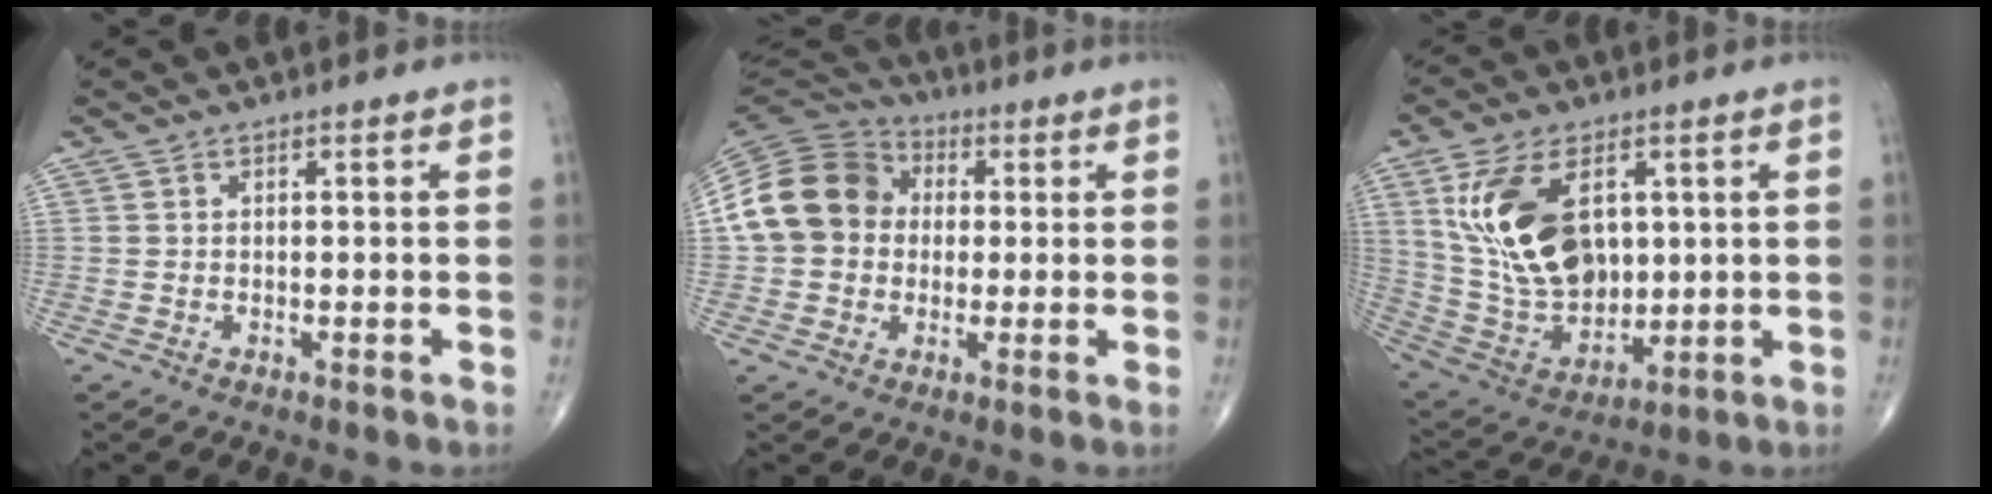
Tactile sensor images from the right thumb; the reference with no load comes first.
{"total": 15.6, "force": [1.3, 13.1, 8.3], "torque": [-0.151, 0.036, 0.018]}
{"total": 19.2, "force": [4.8, 11.8, 14.4], "torque": [-0.252, -0.019, 0.107]}